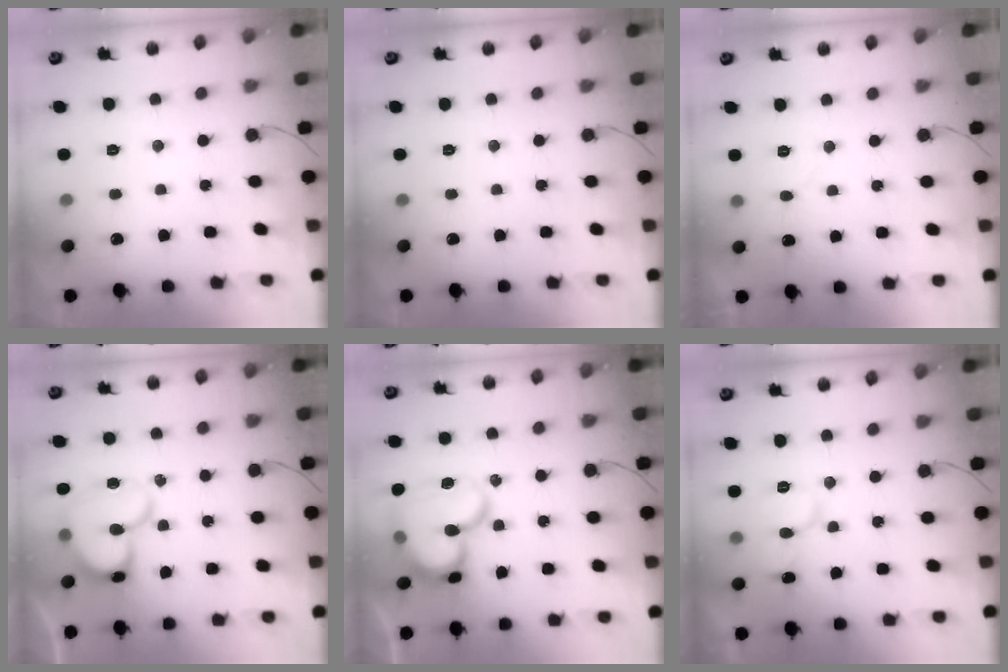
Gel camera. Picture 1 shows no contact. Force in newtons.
{"total": 0.0}
{"total": 3.1, "press": 3.1, "slide": 0.2}
{"total": 15.0, "press": 14.9, "slide": 1.6}
{"total": 20.0, "press": 19.9, "slide": 2.1}
{"total": 8.5, "press": 8.5, "slide": 1.0}